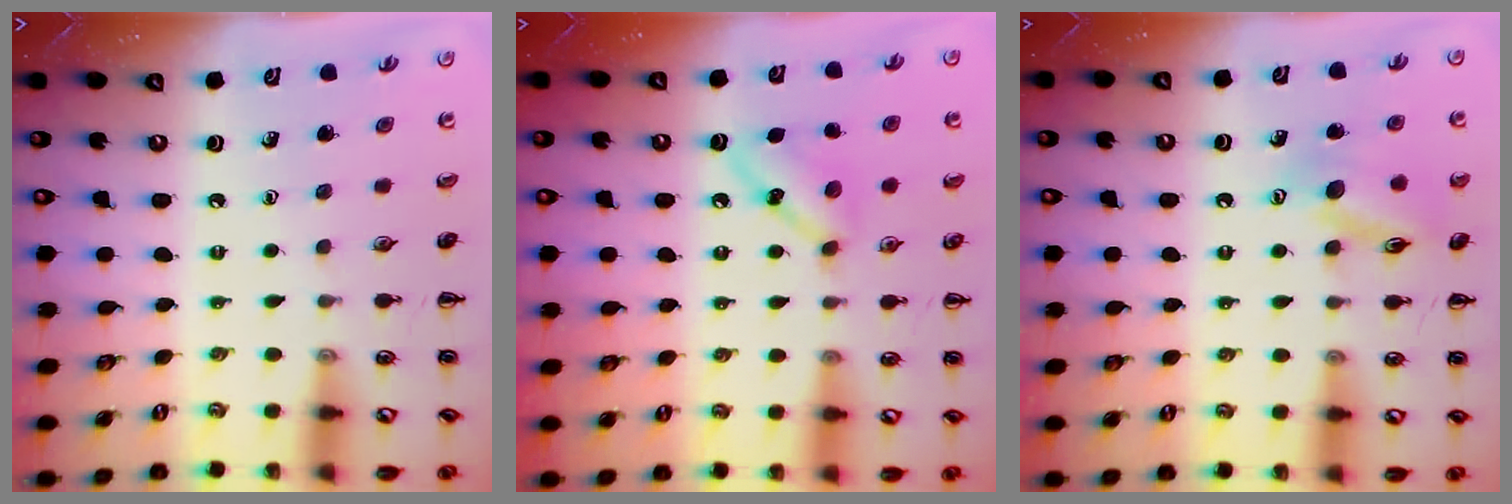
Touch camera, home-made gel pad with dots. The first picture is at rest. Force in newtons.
{"total": 7.2, "press": 7.0, "slide": 1.7}
{"total": 12.4, "press": 12.4, "slide": 1.1}